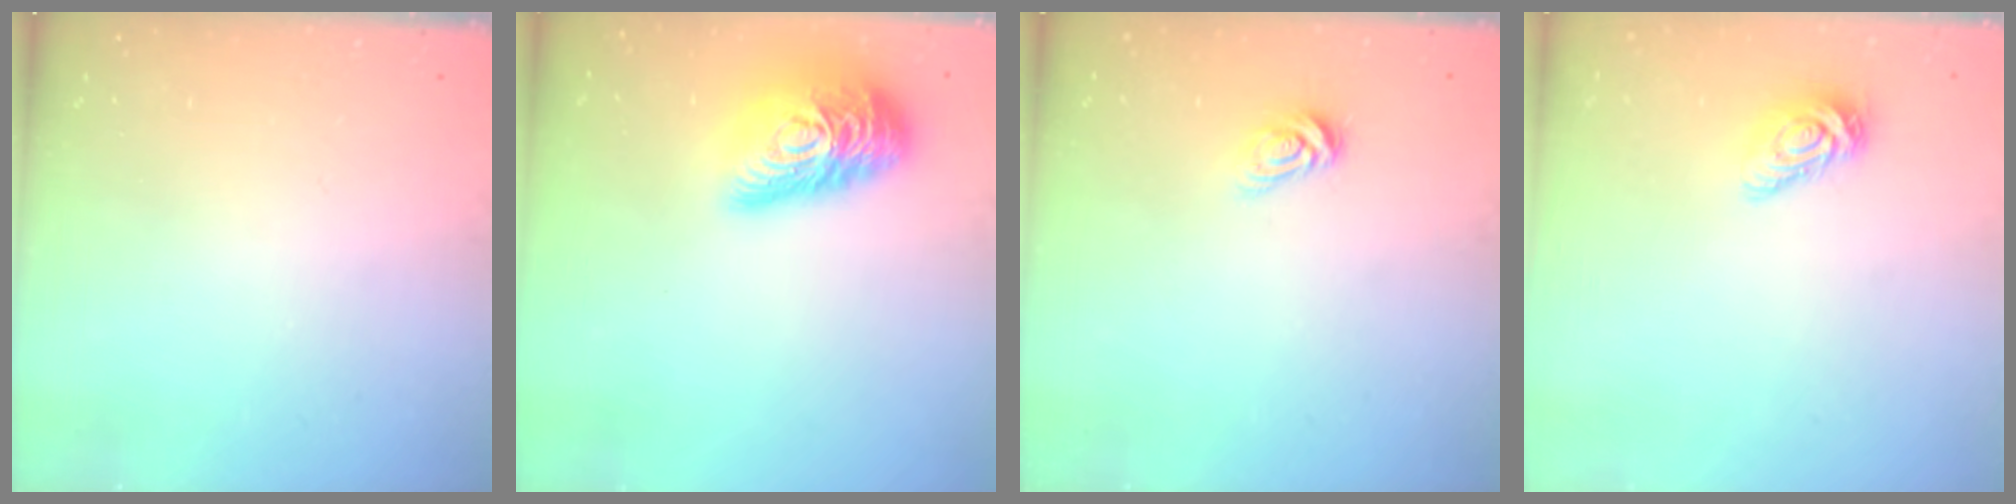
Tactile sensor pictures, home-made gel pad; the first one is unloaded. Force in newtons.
{"total": 17.2, "press": 17.2, "slide": 1.1}
{"total": 6.2, "press": 6.2, "slide": 0.5}
{"total": 7.9, "press": 7.9, "slide": 0.3}